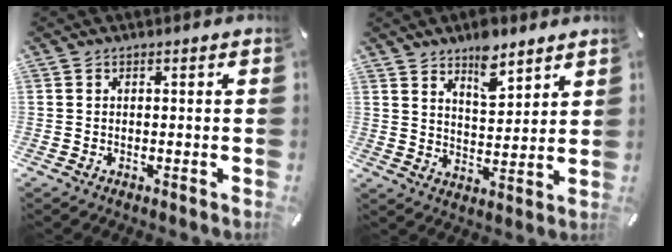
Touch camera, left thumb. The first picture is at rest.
{"total": 8.3, "force": [6.6, 3.8, 3.4], "torque": [-0.040, -0.039, 0.114]}